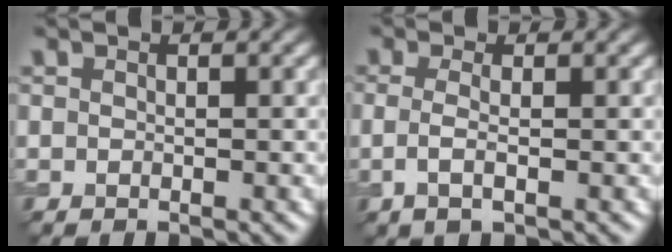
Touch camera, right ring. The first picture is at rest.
{"total": 1.7, "force": [-0.2, 0.6, 1.6], "torque": [-0.038, -0.006, -0.006]}